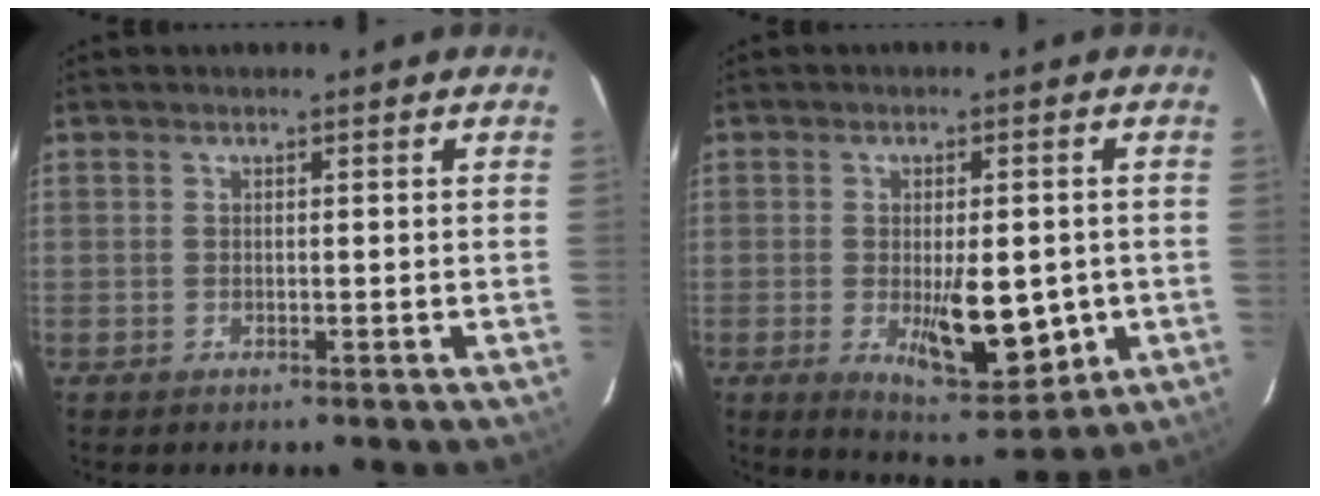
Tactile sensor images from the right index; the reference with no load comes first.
{"total": 11.5, "force": [-2.2, 4.3, 10.5], "torque": [-0.163, -0.016, -0.020]}